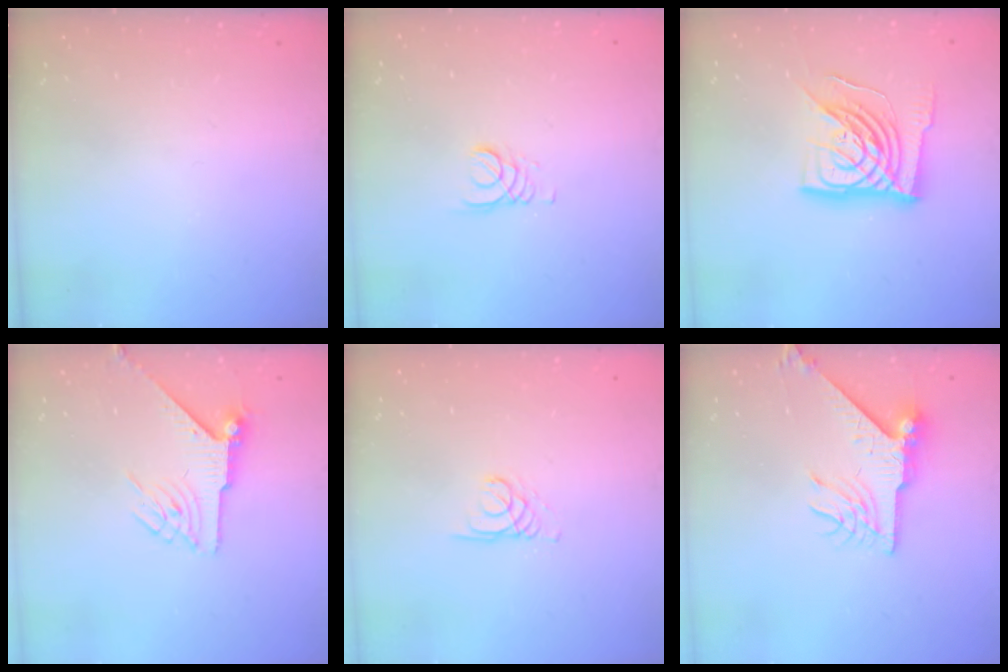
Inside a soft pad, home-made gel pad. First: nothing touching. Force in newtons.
{"total": 2.4, "press": 2.4, "slide": 0.2}
{"total": 17.6, "press": 17.5, "slide": 1.9}
{"total": 6.4, "press": 6.4, "slide": 0.1}
{"total": 1.4, "press": 1.3, "slide": 0.1}
{"total": 9.9, "press": 9.8, "slide": 1.1}